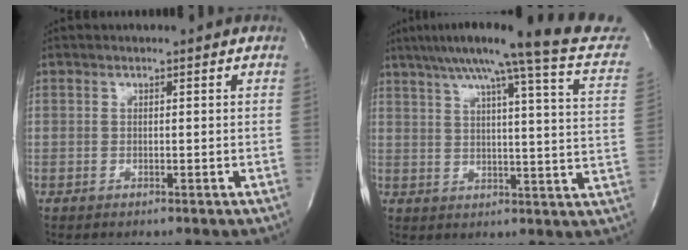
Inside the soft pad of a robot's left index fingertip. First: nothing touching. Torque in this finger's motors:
{"motor_torque": [0.72, -0.89, 0.44, 0.13]}